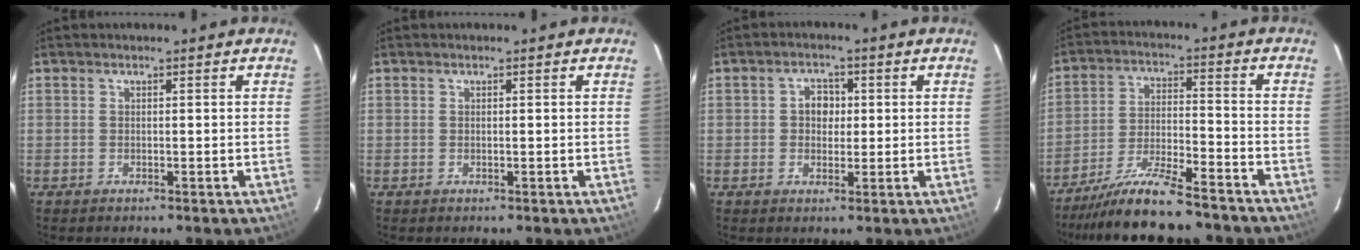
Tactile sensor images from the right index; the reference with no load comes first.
{"total": 0.0}
{"total": 3.5, "force": [0.2, 3.1, 1.7], "torque": [-0.025, 0.013, 0.003]}
{"total": 13.1, "force": [-11.7, 1.1, 5.8], "torque": [-0.122, -0.012, -0.201]}